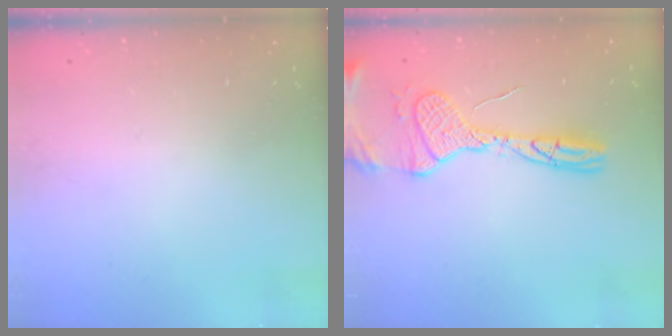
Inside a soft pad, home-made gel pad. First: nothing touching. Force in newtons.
{"total": 14.2, "press": 14.2, "slide": 1.3}